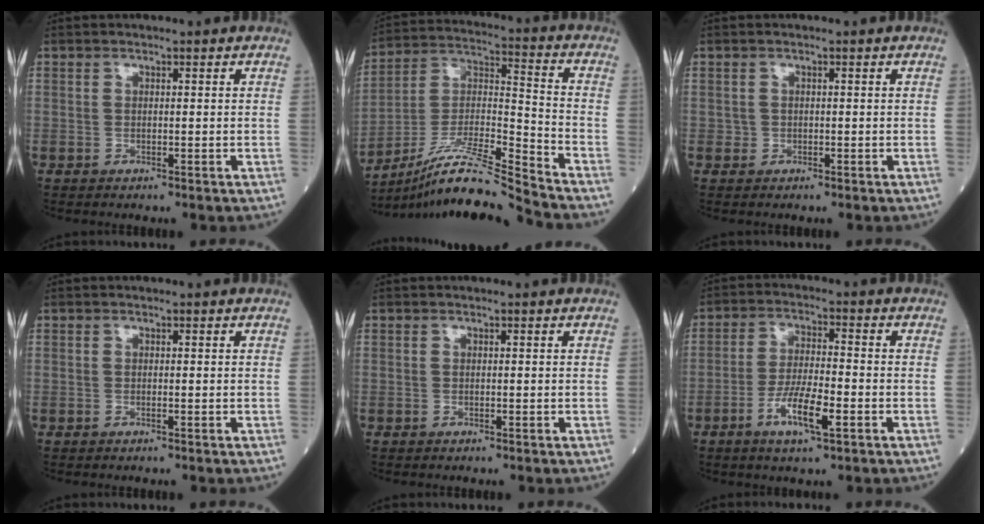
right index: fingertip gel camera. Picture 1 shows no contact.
{"total": 14.4, "force": [-13.0, -2.4, 5.9], "torque": [-0.106, 0.012, -0.239]}
{"total": 0.6, "force": [0.3, 0.5, -0.1], "torque": [0.006, 0.006, 0.001]}
{"total": 0.0}
{"total": 0.0}
{"total": 7.3, "force": [-3.2, 1.1, 6.4], "torque": [-0.124, -0.006, -0.059]}